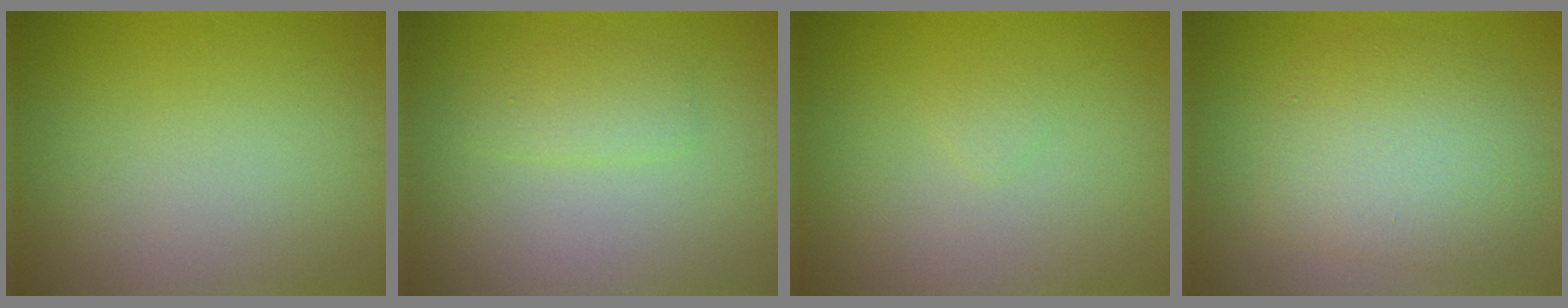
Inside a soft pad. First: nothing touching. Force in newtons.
{"total": 1.7, "press": 1.7, "slide": 0.0}
{"total": 0.6, "press": 0.6, "slide": 0.1}
{"total": 5.5, "press": 5.5, "slide": 0.2}